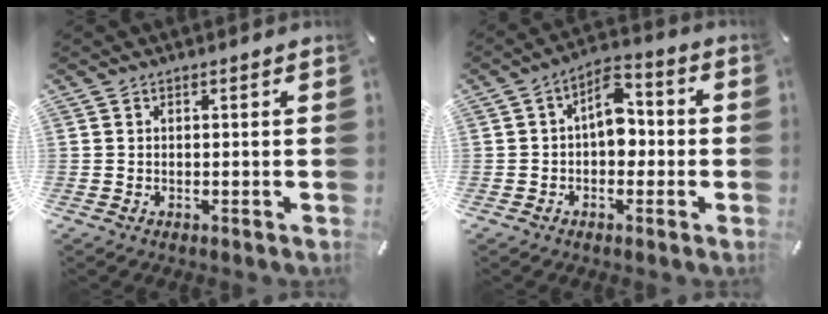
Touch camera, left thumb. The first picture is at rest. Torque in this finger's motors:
{"motor_torque": [0.58, 1.45, 0.64, -0.27, 0.27]}